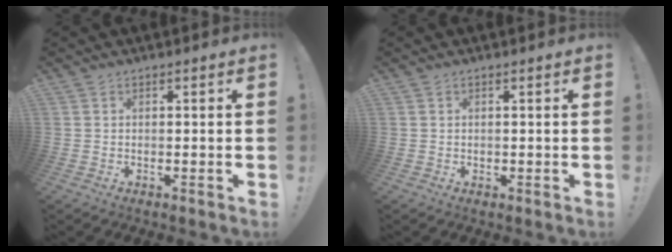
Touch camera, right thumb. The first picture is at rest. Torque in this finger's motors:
{"motor_torque": [0.02, 0.37, 0.19, -0.24, 0.05]}